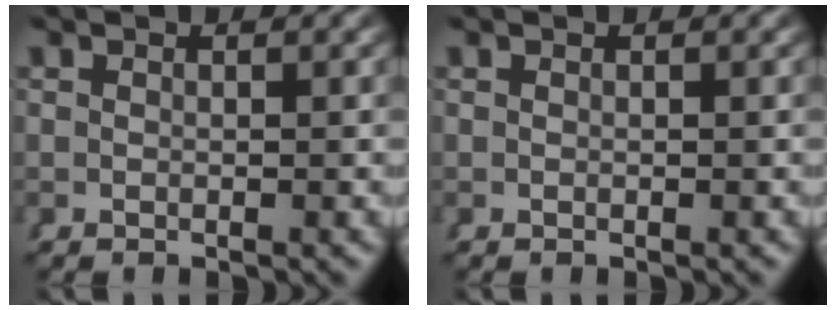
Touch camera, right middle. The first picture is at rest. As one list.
[{"total": 0.0}]